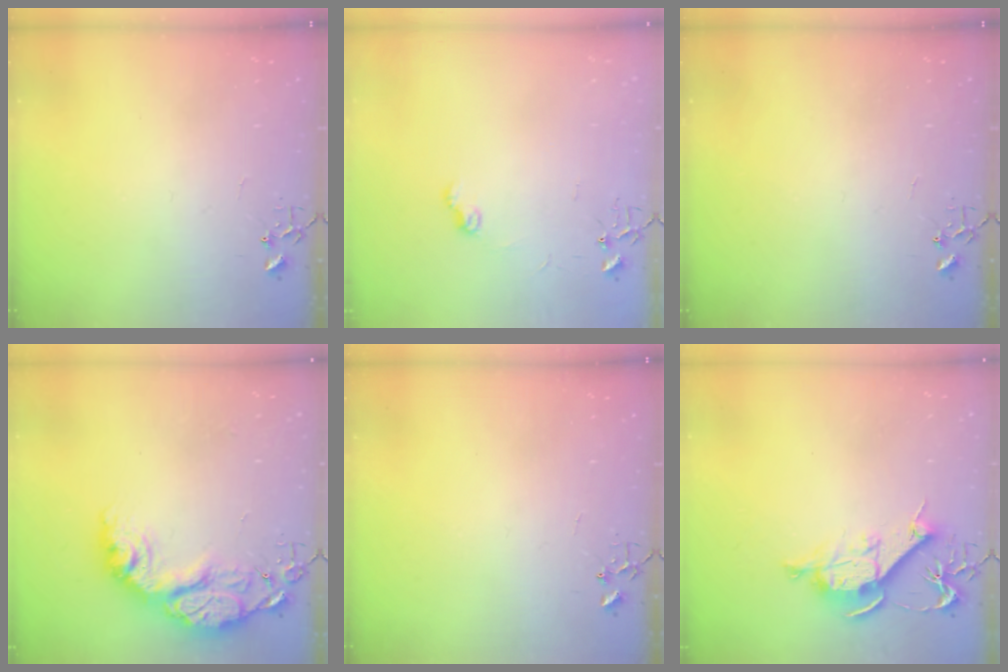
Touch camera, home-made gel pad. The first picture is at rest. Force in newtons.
{"total": 6.9, "press": 6.9, "slide": 0.7}
{"total": 0.0}
{"total": 19.9, "press": 19.9, "slide": 1.4}
{"total": 0.0}
{"total": 9.9, "press": 9.9, "slide": 0.6}